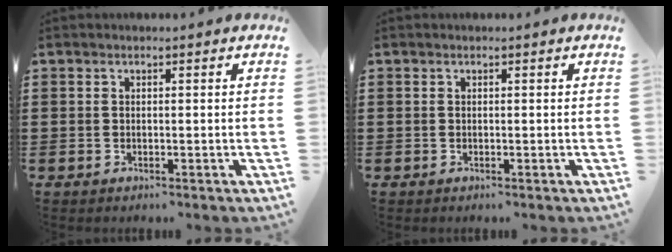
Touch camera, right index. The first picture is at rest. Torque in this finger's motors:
{"motor_torque": [0.02, 0.02, 0.00, 0.00]}